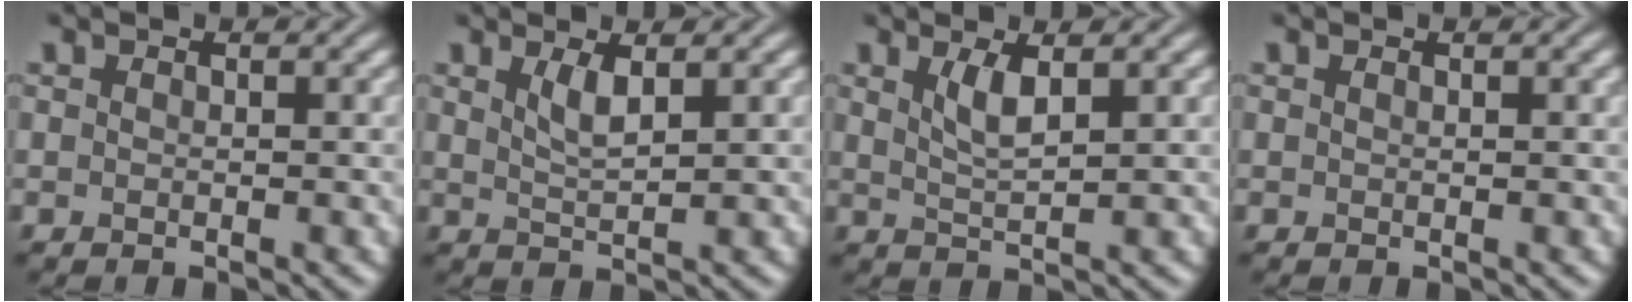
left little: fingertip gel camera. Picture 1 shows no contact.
{"total": 2.0, "force": [1.1, 0.5, 1.6], "torque": [-0.032, -0.004, 0.022]}
{"total": 2.3, "force": [1.1, 0.6, 2.0], "torque": [-0.039, -0.005, 0.025]}
{"total": 0.7, "force": [0.3, 0.2, 0.6], "torque": [-0.005, 0.005, 0.003]}